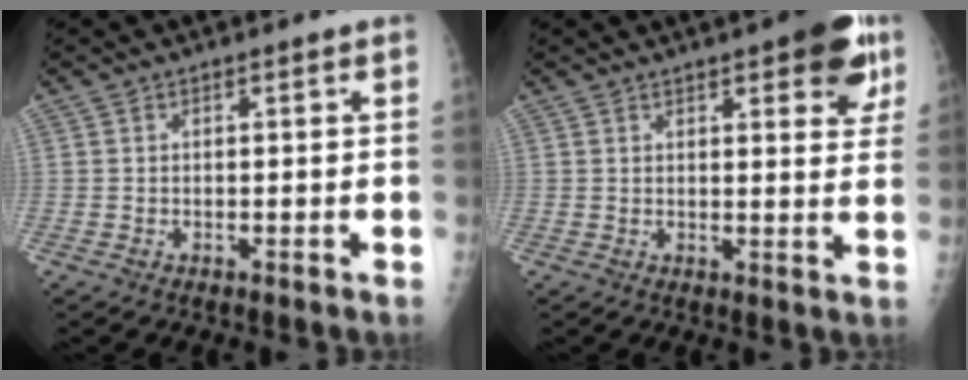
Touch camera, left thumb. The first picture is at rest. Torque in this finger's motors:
{"motor_torque": [1.24, 1.03, 0.76, -0.76, 0.03]}